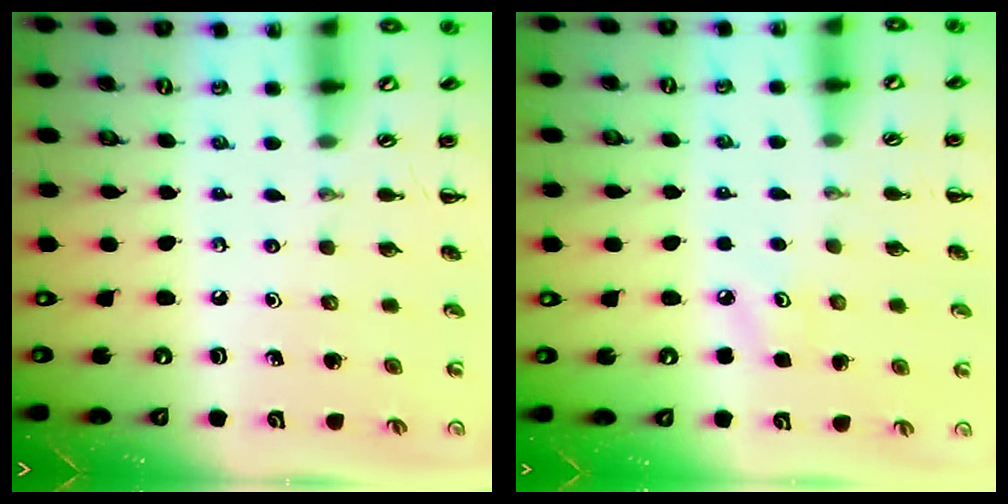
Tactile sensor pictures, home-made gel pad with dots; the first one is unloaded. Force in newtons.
{"total": 3.6, "press": 3.5, "slide": 1.0}